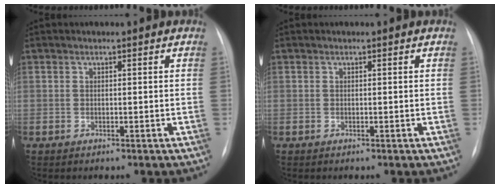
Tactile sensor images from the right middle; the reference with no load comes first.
{"total": 0.0}